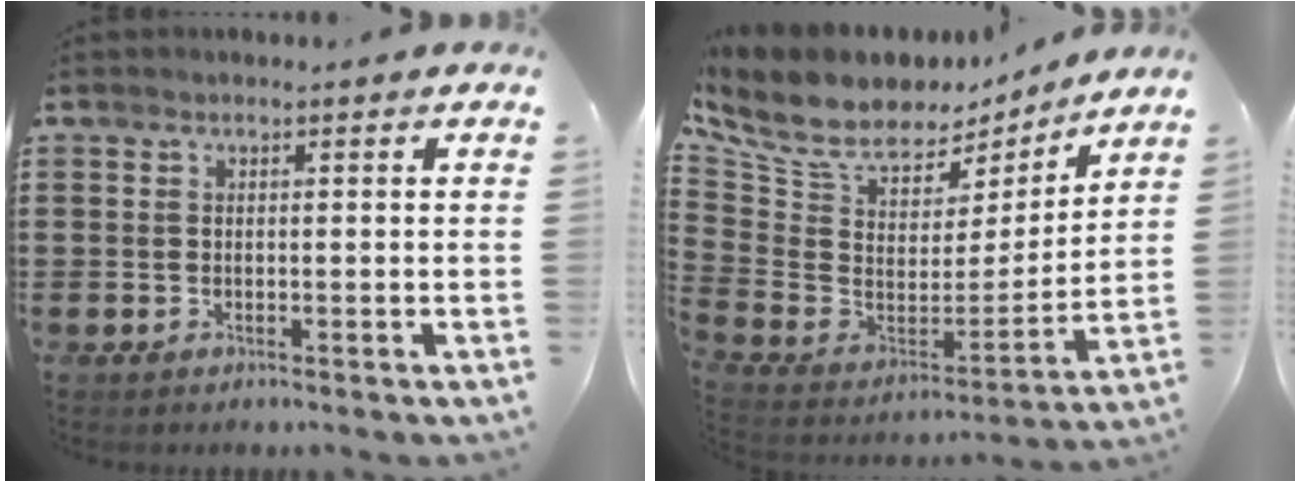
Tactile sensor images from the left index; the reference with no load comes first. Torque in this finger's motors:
{"motor_torque": [2.14, 0.00, 0.79, 0.21]}